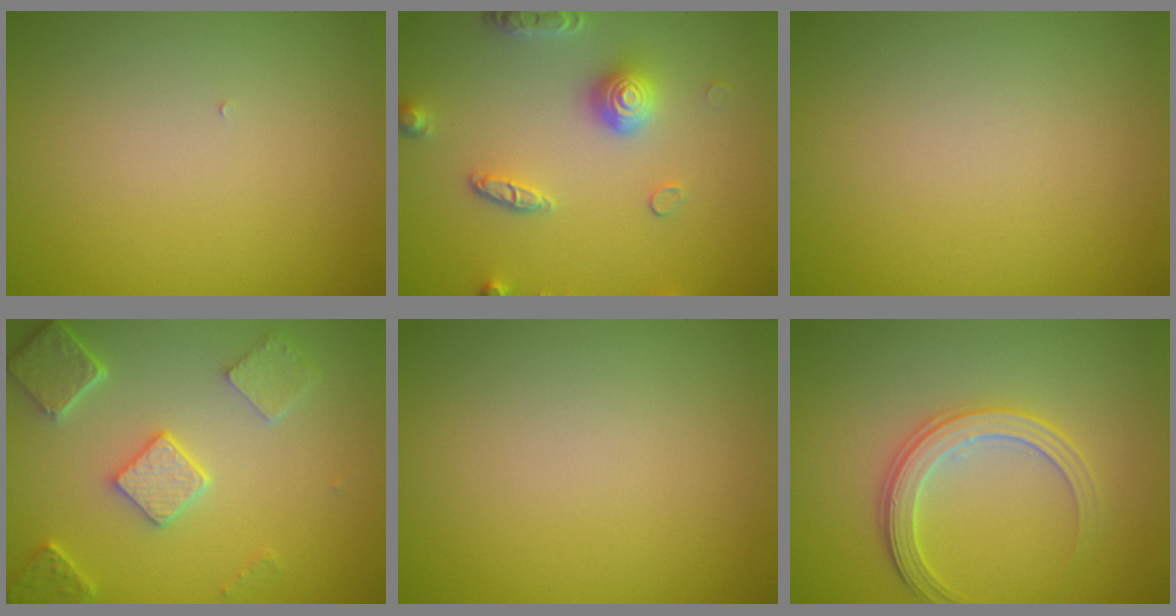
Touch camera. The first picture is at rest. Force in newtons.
{"total": 4.1, "press": 3.5, "slide": 2.1}
{"total": 0.0}
{"total": 5.0, "press": 4.0, "slide": 3.0}
{"total": 0.0}
{"total": 2.8, "press": 2.8, "slide": 0.3}